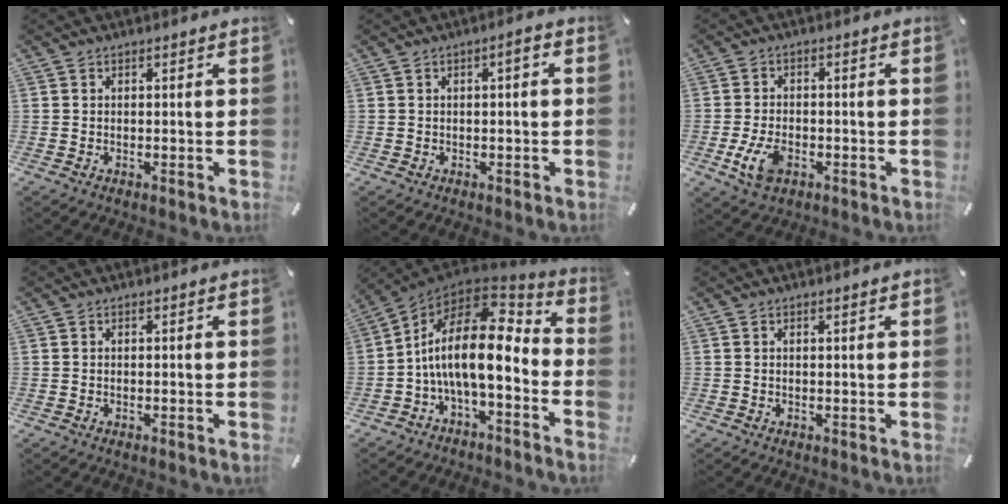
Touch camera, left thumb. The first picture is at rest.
{"total": 2.1, "force": [-0.5, 0.6, 1.9], "torque": [-0.034, 0.006, -0.010]}
{"total": 6.7, "force": [-2.6, 4.1, 4.6], "torque": [-0.111, 0.002, -0.051]}
{"total": 0.0}
{"total": 18.2, "force": [0.1, 8.3, 16.2], "torque": [-0.311, -0.017, -0.001]}
{"total": 0.6, "force": [0.3, 0.0, 0.5], "torque": [-0.009, 0.000, 0.004]}